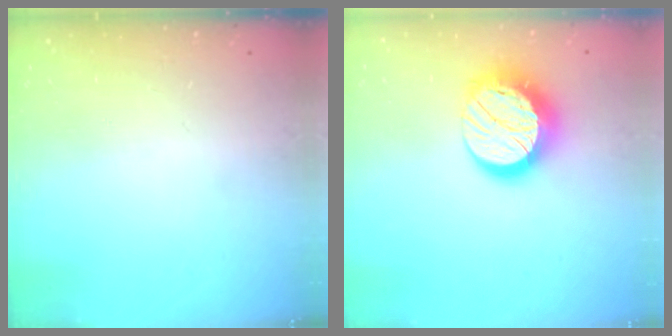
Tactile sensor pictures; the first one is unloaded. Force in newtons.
{"total": 15.7, "press": 15.7, "slide": 0.9}